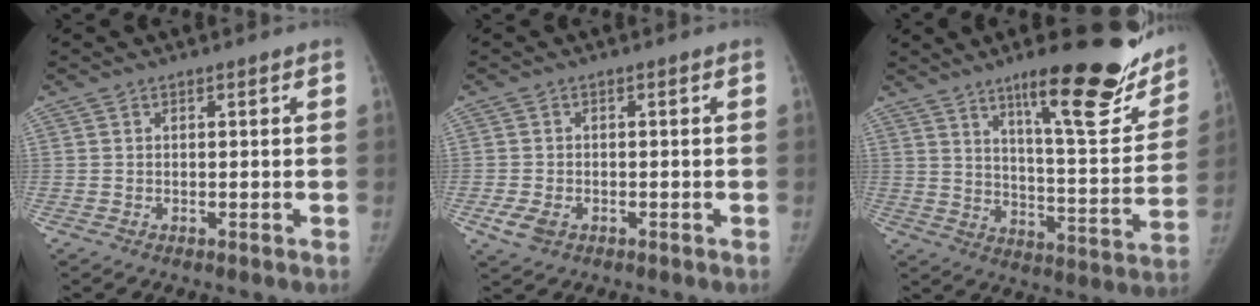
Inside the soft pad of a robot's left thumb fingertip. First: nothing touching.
{"total": 3.6, "force": [-1.6, 2.4, 2.0], "torque": [-0.039, 0.000, -0.024]}
{"total": 23.5, "force": [15.4, 5.6, 16.8], "torque": [-0.190, -0.083, 0.229]}